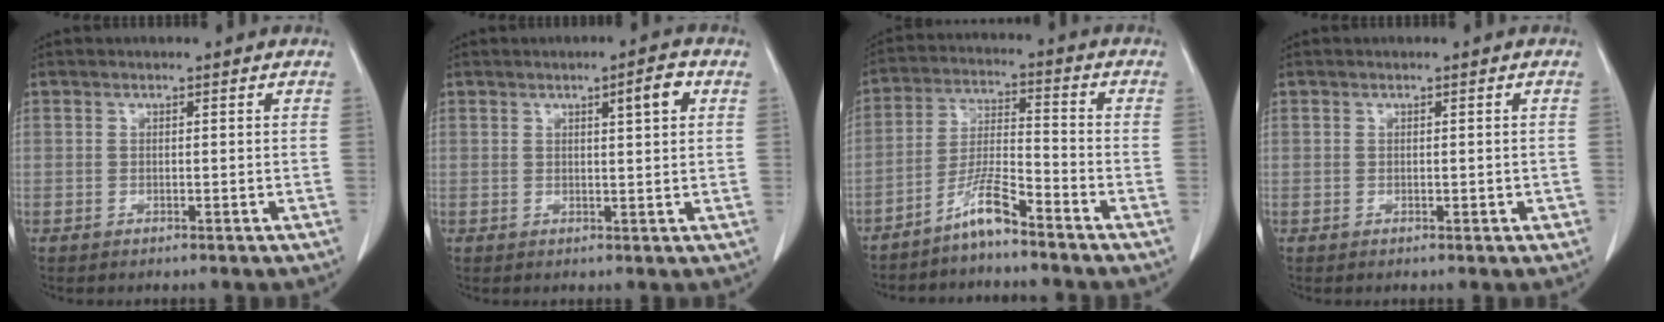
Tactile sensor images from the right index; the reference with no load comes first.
{"total": 3.7, "force": [1.5, 0.4, 3.3], "torque": [-0.049, 0.001, 0.021]}
{"total": 6.5, "force": [-5.2, 0.1, 3.9], "torque": [-0.082, -0.010, -0.104]}
{"total": 1.1, "force": [-0.1, 0.8, 0.8], "torque": [-0.007, 0.005, 0.003]}